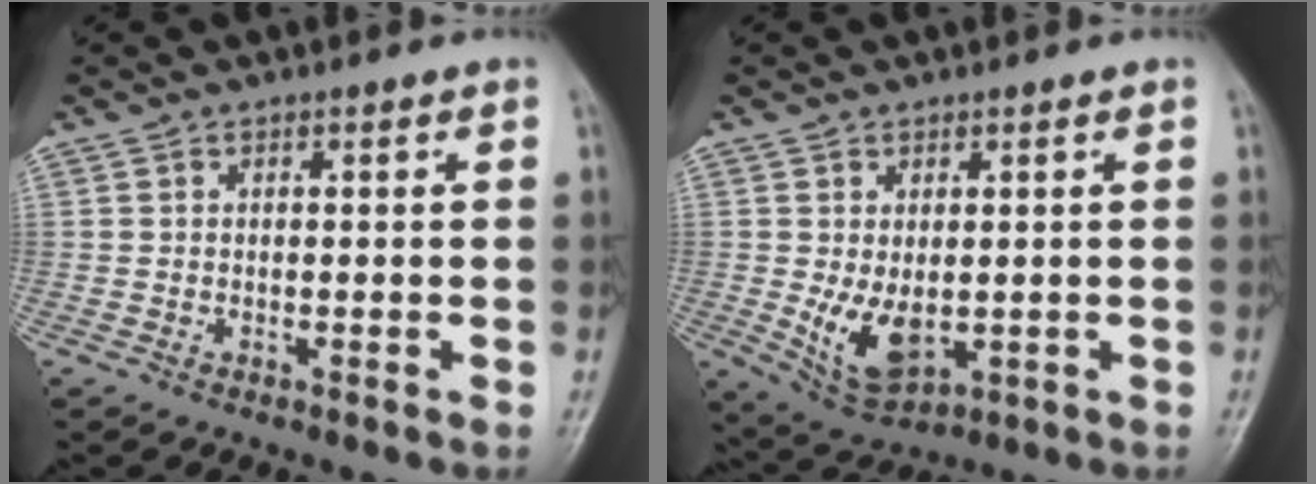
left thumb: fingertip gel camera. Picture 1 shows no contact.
{"total": 7.2, "force": [-0.2, 4.1, 6.0], "torque": [-0.094, -0.017, 0.016]}